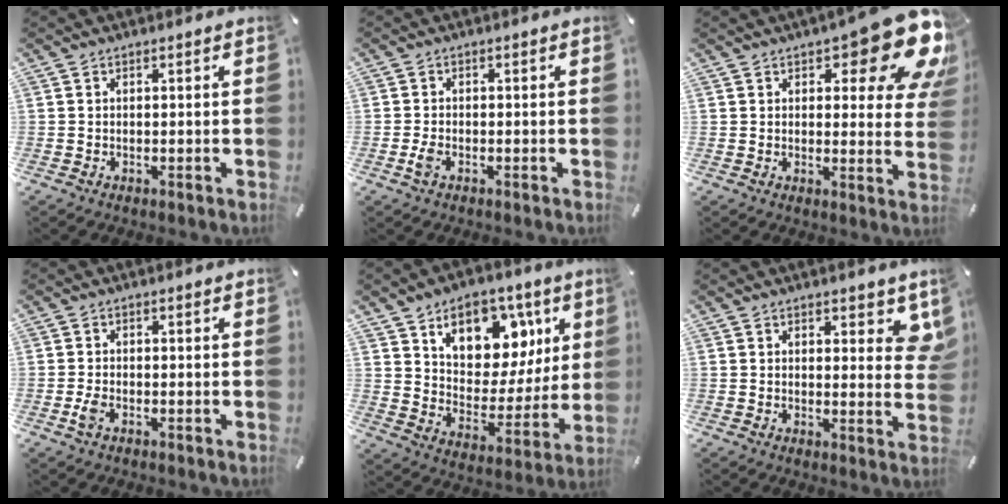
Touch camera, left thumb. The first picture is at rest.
{"total": 2.3, "force": [-1.0, 1.1, 1.7], "torque": [-0.044, -0.002, -0.022]}
{"total": 16.4, "force": [9.6, 6.1, 11.9], "torque": [-0.144, -0.072, 0.159]}
{"total": 2.5, "force": [-1.1, 1.3, 1.9], "torque": [-0.046, -0.001, -0.023]}
{"total": 14.7, "force": [8.3, 10.1, 6.8], "torque": [-0.091, -0.054, 0.147]}
{"total": 5.4, "force": [3.1, 2.9, 3.3], "torque": [-0.024, -0.022, 0.048]}